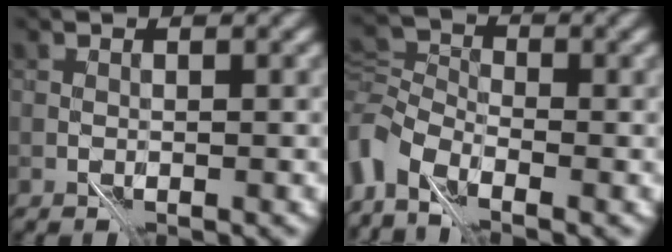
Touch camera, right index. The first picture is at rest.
{"total": 5.2, "force": [-3.5, 2.8, 2.6], "torque": [-0.055, -0.002, -0.087]}